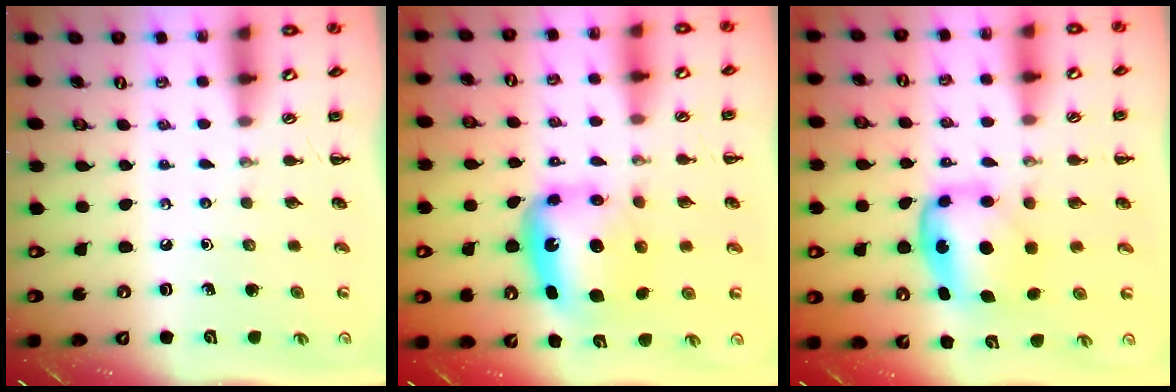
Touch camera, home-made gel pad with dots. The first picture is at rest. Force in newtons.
{"total": 7.4, "press": 7.3, "slide": 1.3}
{"total": 6.0, "press": 6.0, "slide": 0.8}